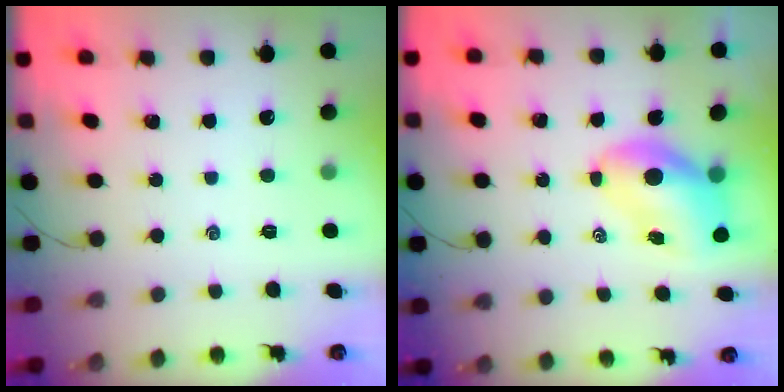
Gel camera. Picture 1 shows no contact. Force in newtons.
{"total": 7.9, "press": 7.6, "slide": 2.4}